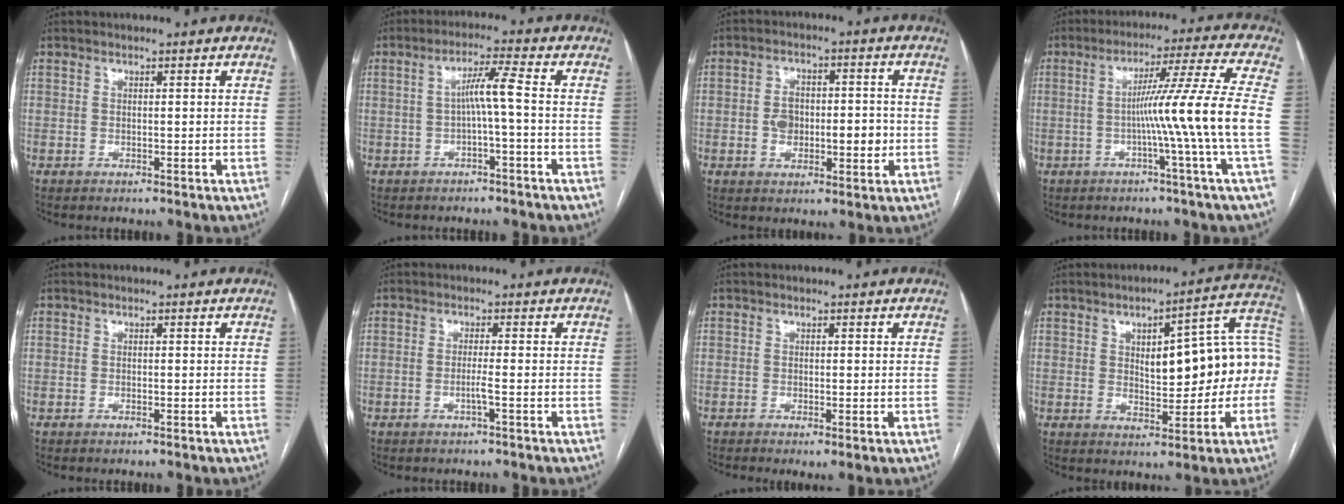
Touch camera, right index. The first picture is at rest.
{"total": 4.6, "force": [-0.6, -0.5, 4.5], "torque": [-0.080, 0.018, -0.008]}
{"total": 7.5, "force": [-0.8, 4.2, 6.2], "torque": [-0.097, 0.017, -0.007]}
{"total": 12.2, "force": [-2.3, -3.3, 11.5], "torque": [-0.178, 0.001, -0.040]}
{"total": 0.0}
{"total": 1.6, "force": [-0.6, -0.4, 1.4], "torque": [-0.024, 0.001, -0.012]}
{"total": 1.8, "force": [-0.7, 0.4, 1.6], "torque": [-0.026, -0.005, -0.008]}
{"total": 15.2, "force": [0.4, 4.7, 14.4], "torque": [-0.191, 0.043, 0.014]}